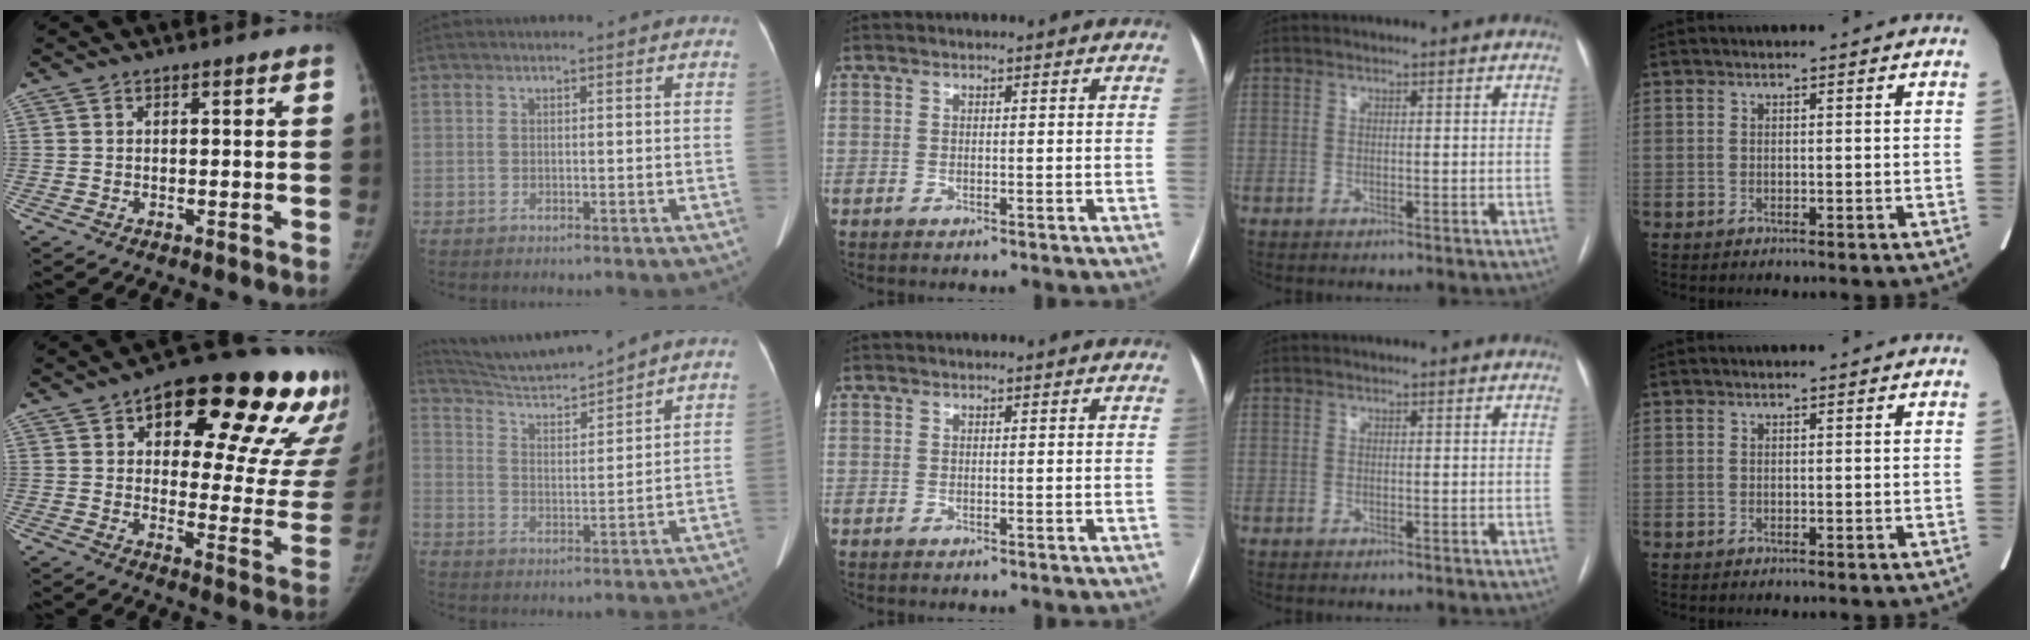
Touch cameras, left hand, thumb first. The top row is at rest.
{"thumb": {"total": 27.5, "force": [14.9, 10.5, 20.6], "torque": [-0.222, -0.036, 0.198]}, "index": {"total": 11.3, "force": [10.8, -1.2, 3.3], "torque": [-0.066, 0.006, 0.188]}}